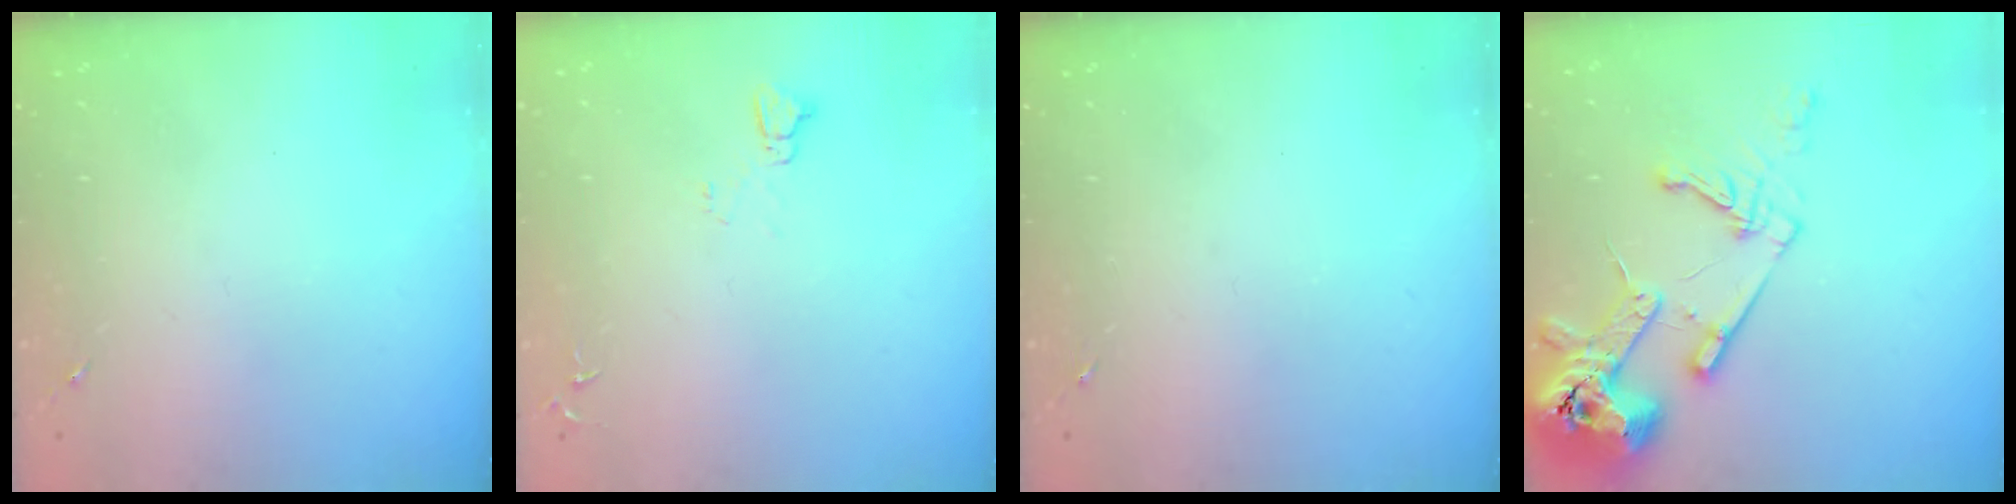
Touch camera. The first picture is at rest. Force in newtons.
{"total": 4.1, "press": 4.1, "slide": 0.4}
{"total": 0.0}
{"total": 16.7, "press": 16.5, "slide": 2.2}